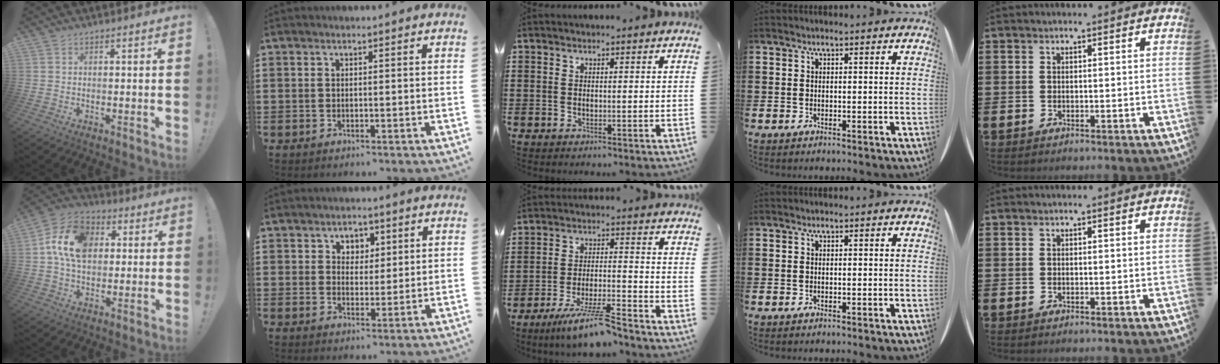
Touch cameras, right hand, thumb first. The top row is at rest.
{"thumb": {"total": 14.7, "force": [3.2, 10.7, 9.7], "torque": [-0.165, 0.003, 0.062]}, "index": {"total": 3.1, "force": [1.5, 2.6, 0.7], "torque": [-0.028, 0.013, 0.025]}, "middle": {"total": 7.9, "force": [-6.3, 0.4, 4.8], "torque": [-0.100, -0.012, -0.118]}}